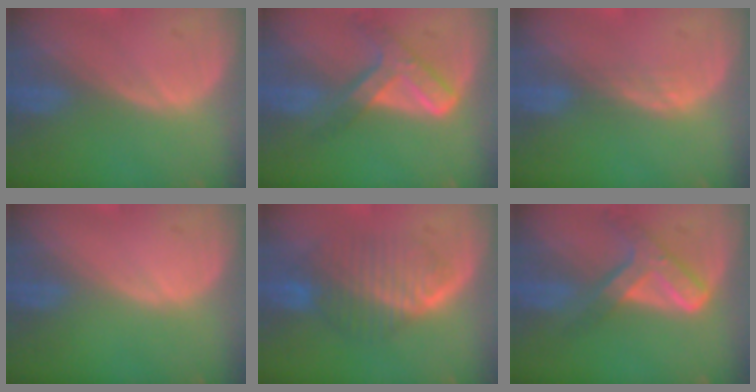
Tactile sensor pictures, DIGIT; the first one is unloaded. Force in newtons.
{"total": 7.2, "press": 6.2, "slide": 3.8}
{"total": 1.5, "press": 1.5, "slide": 0.3}
{"total": 0.0}
{"total": 7.9, "press": 7.1, "slide": 3.4}
{"total": 7.2, "press": 6.1, "slide": 3.8}